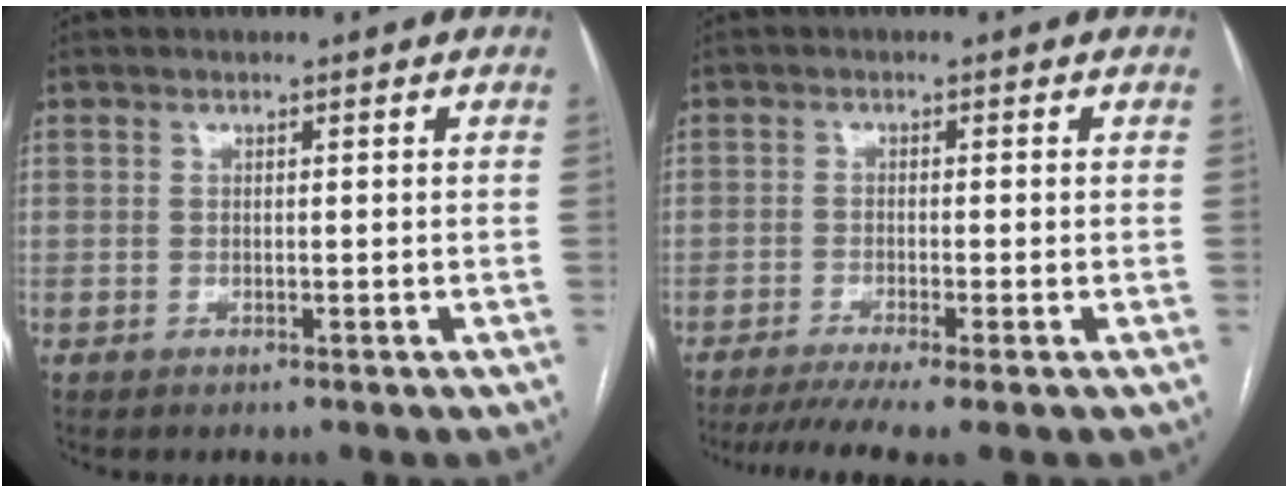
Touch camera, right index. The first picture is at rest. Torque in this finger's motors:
{"motor_torque": [0.43, -0.19, 0.17, 0.05]}